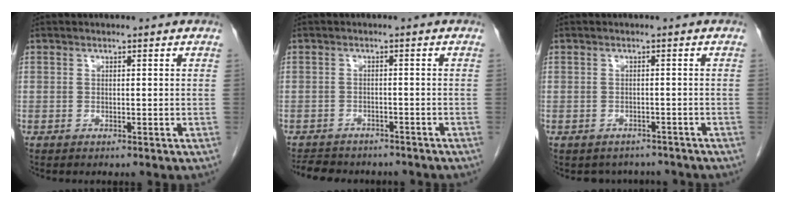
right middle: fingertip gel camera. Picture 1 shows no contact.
{"total": 9.0, "force": [-7.8, 3.4, 2.8], "torque": [-0.056, 0.000, -0.101]}
{"total": 4.1, "force": [-3.6, 2.0, 0.0], "torque": [0.003, 0.008, -0.045]}